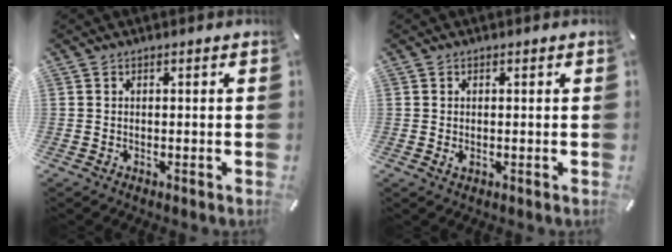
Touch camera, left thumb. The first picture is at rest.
{"total": 1.0, "force": [0.0, 0.6, 0.8], "torque": [-0.007, -0.003, -0.002]}